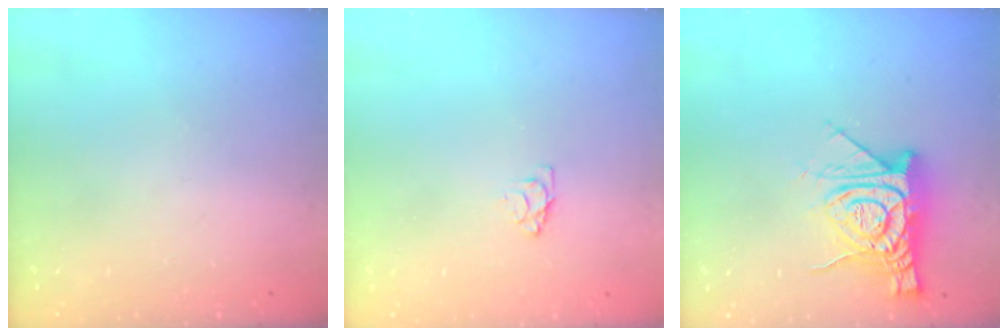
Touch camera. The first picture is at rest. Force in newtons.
{"total": 3.7, "press": 3.7, "slide": 0.4}
{"total": 13.0, "press": 13.0, "slide": 1.4}